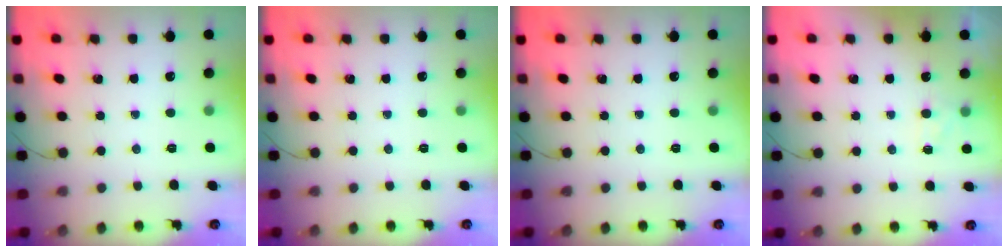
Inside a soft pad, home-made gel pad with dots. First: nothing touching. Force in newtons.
{"total": 0.0}
{"total": 0.0}
{"total": 4.1, "press": 3.9, "slide": 1.4}